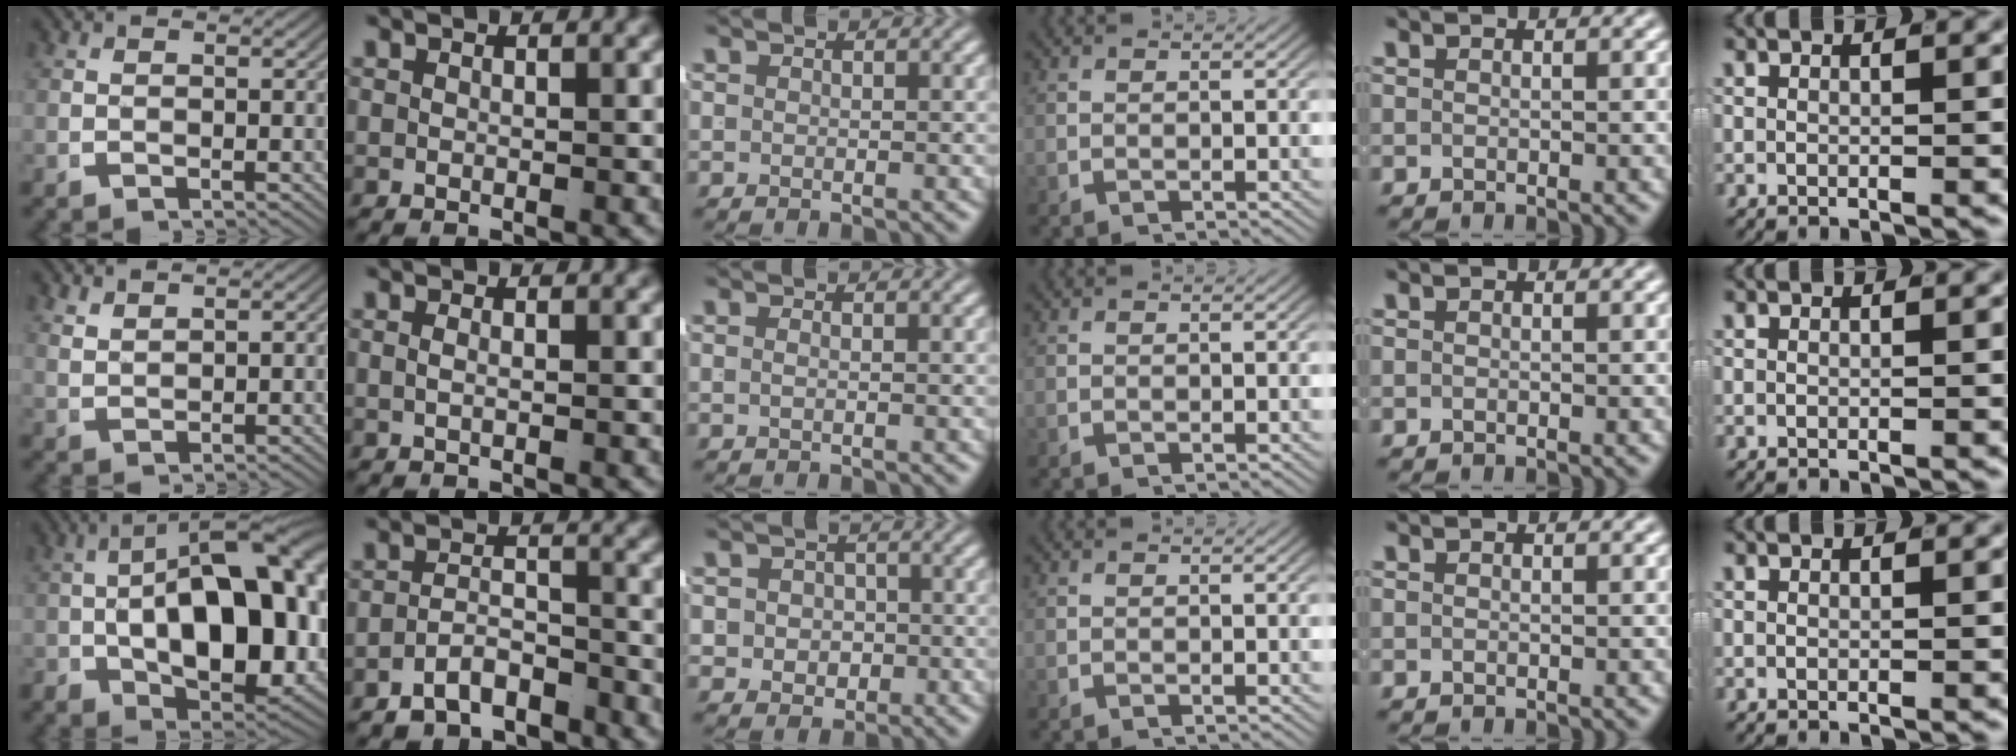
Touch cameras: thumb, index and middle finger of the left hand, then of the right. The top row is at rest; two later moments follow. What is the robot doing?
{"motion": "lift_and_place", "object": "jacket"}